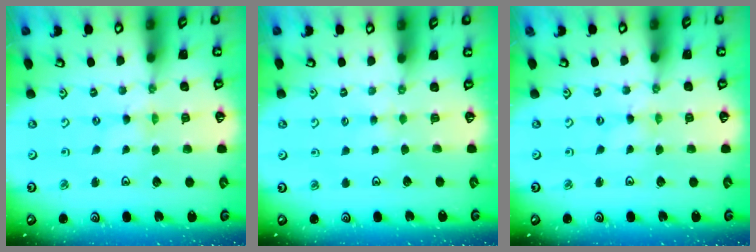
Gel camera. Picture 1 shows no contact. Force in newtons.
{"total": 2.8, "press": 2.8, "slide": 0.3}
{"total": 0.0}